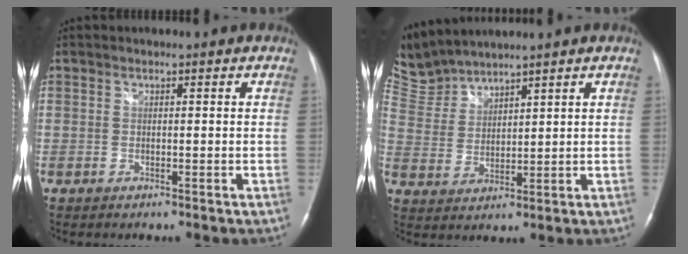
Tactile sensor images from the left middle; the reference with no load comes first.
{"total": 7.6, "force": [7.6, 0.0, 0.5], "torque": [-0.035, 0.013, 0.170]}